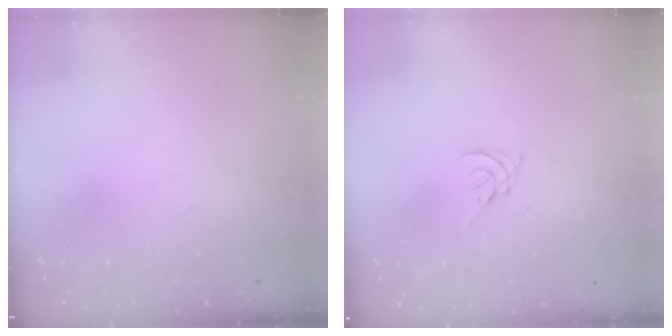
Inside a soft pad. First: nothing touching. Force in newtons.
{"total": 1.8, "press": 1.7, "slide": 0.5}